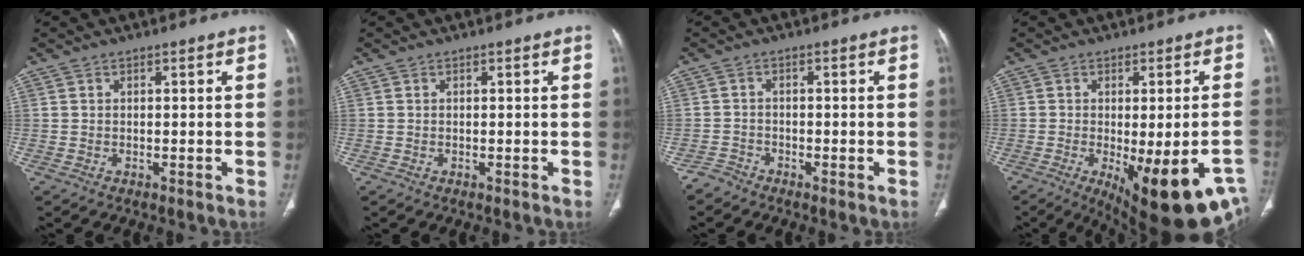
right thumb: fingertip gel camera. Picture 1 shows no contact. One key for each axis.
{"total": 0.0}
{"total": 1.8, "fx": -1.7, "fy": 0.6, "fz": -0.1, "tx": 0.007, "ty": -0.004, "tz": -0.037}
{"total": 19.6, "fx": -8.4, "fy": 6.1, "fz": 16.6, "tx": -0.162, "ty": -0.008, "tz": -0.096}